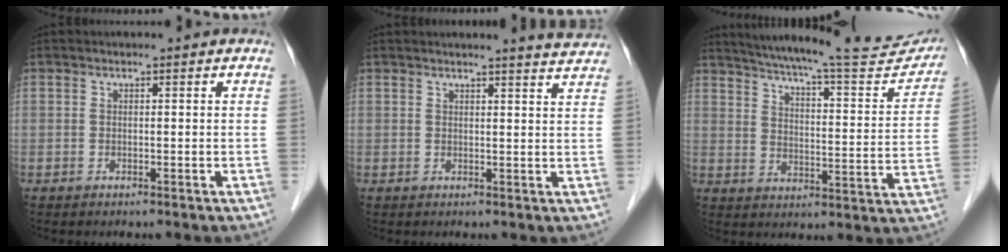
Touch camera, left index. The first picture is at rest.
{"total": 5.2, "force": [5.0, -0.4, 1.2], "torque": [-0.019, -0.012, 0.042]}
{"total": 23.6, "force": [21.5, 2.4, 9.4], "torque": [-0.141, -0.048, 0.277]}